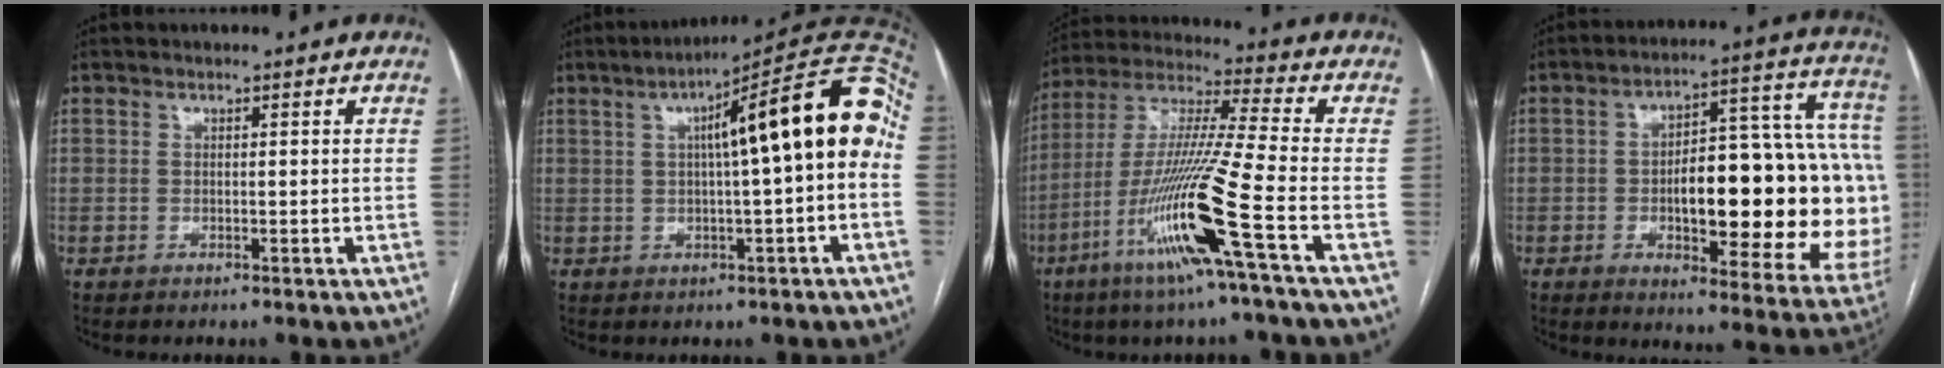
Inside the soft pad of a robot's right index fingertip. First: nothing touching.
{"total": 16.0, "force": [2.1, 1.0, 15.9], "torque": [-0.221, 0.045, 0.024]}
{"total": 17.1, "force": [-7.1, -1.5, 15.5], "torque": [-0.316, -0.022, -0.139]}
{"total": 26.9, "force": [-2.2, 8.2, 25.5], "torque": [-0.257, 0.045, -0.007]}